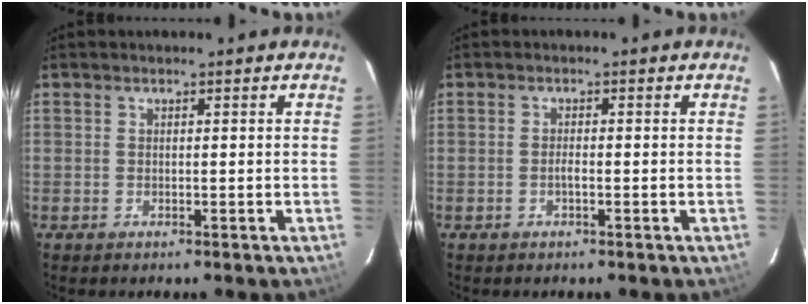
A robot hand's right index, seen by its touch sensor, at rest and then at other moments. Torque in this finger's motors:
{"motor_torque": [0.41, -0.22, 0.09, 0.03]}